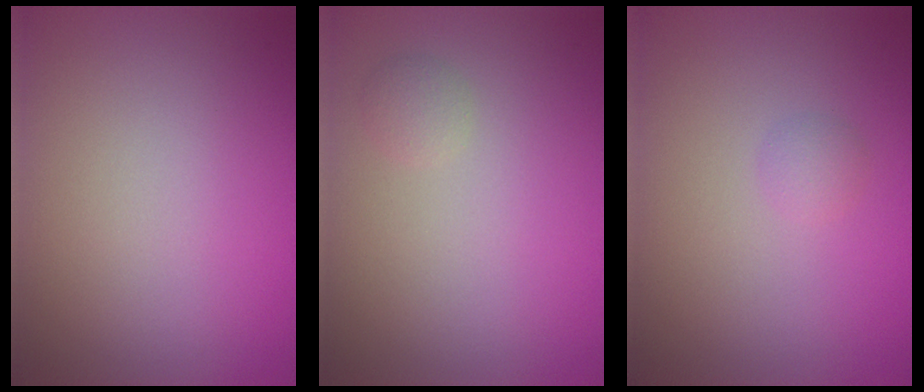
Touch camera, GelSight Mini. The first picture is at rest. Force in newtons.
{"total": 1.0, "press": 1.0, "slide": 0.1}
{"total": 0.9, "press": 0.9, "slide": 0.0}